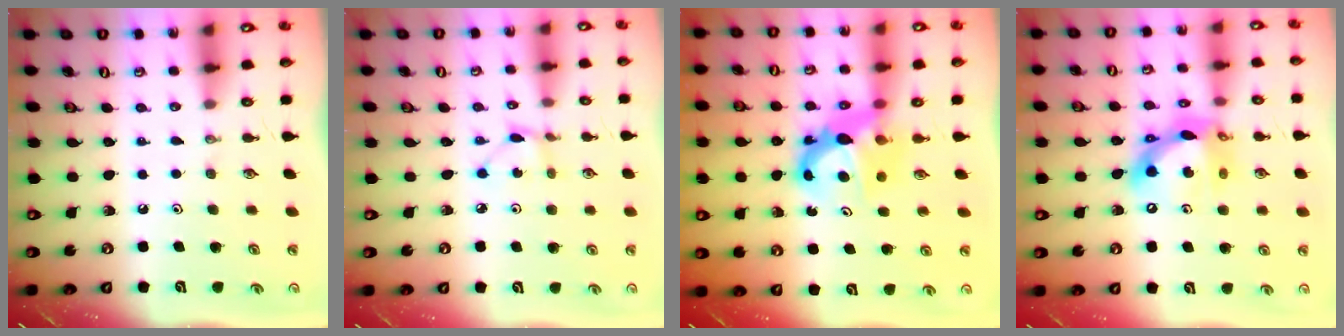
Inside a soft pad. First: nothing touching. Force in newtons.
{"total": 2.1, "press": 2.1, "slide": 0.3}
{"total": 7.6, "press": 7.6, "slide": 0.6}
{"total": 13.0, "press": 12.9, "slide": 1.4}